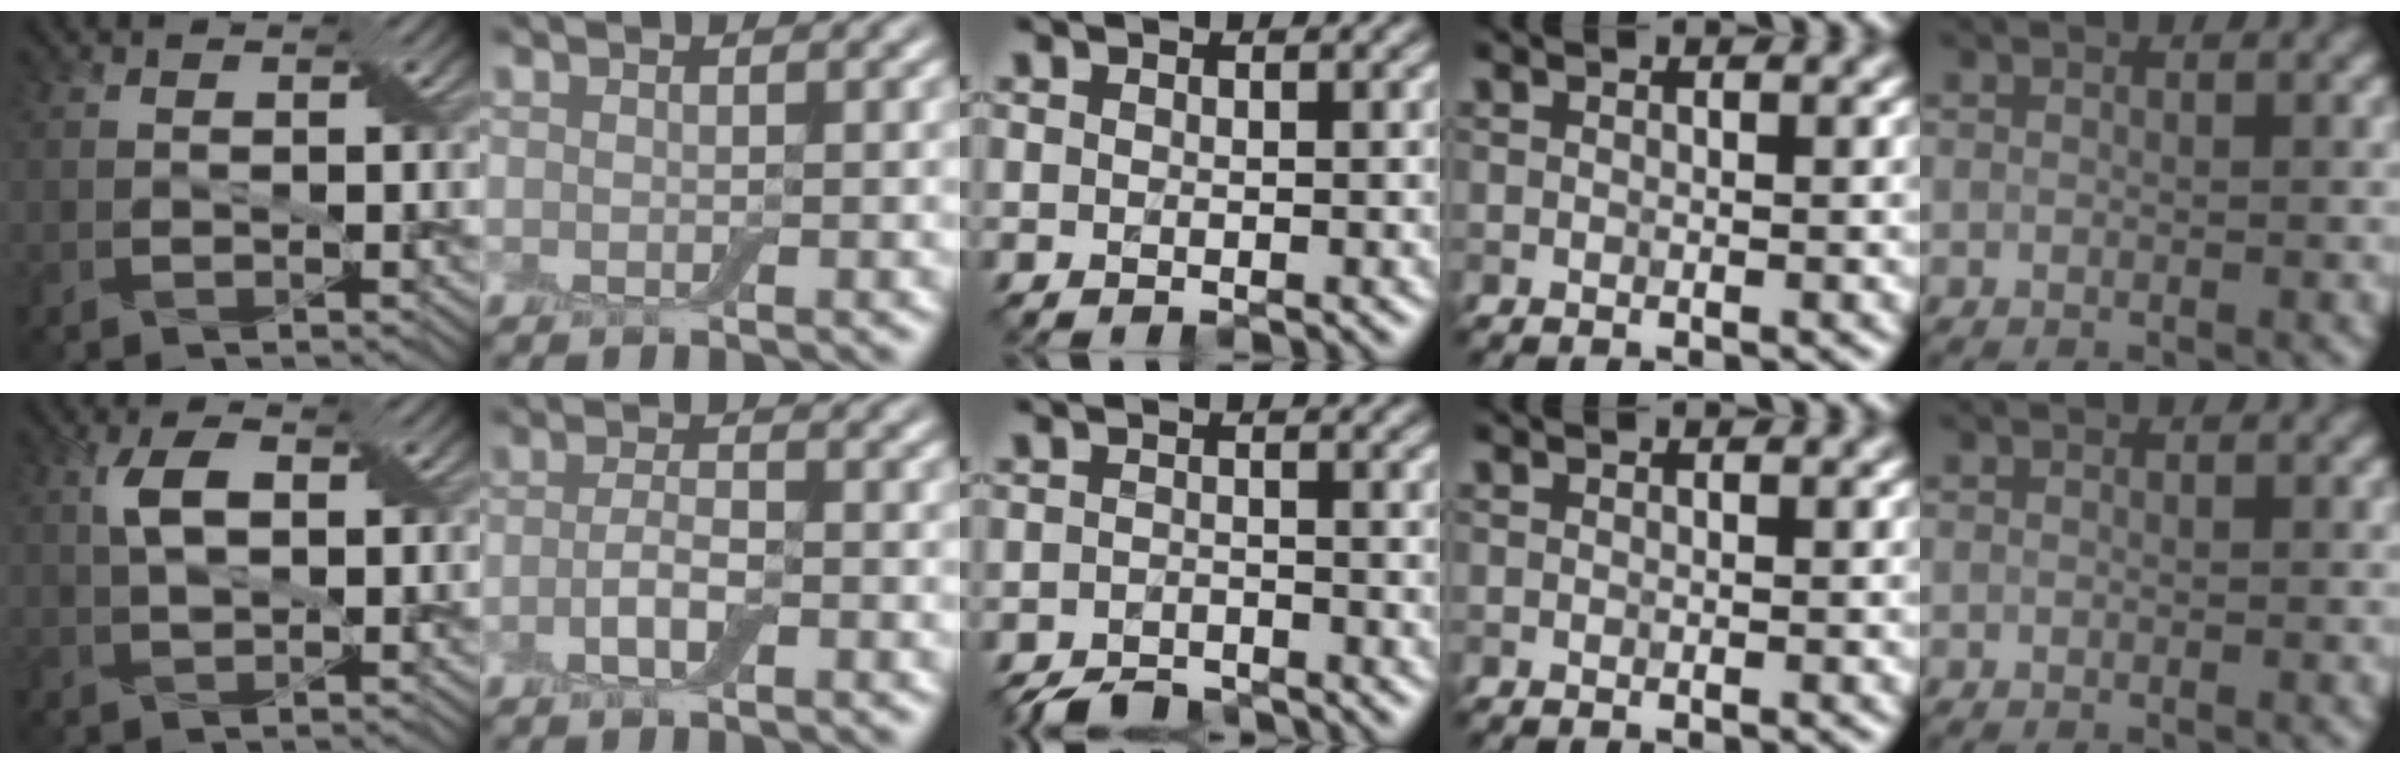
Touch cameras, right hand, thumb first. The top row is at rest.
{"thumb": {"total": 4.6, "force": [1.3, 2.0, 3.9], "torque": [-0.084, 0.009, 0.024]}, "index": {"total": 2.5, "force": [-0.9, 0.9, 2.1], "torque": [-0.046, 0.001, -0.023]}, "middle": {"total": 3.5, "force": [-3.4, 0.7, 0.7], "torque": [-0.008, -0.007, -0.062]}}